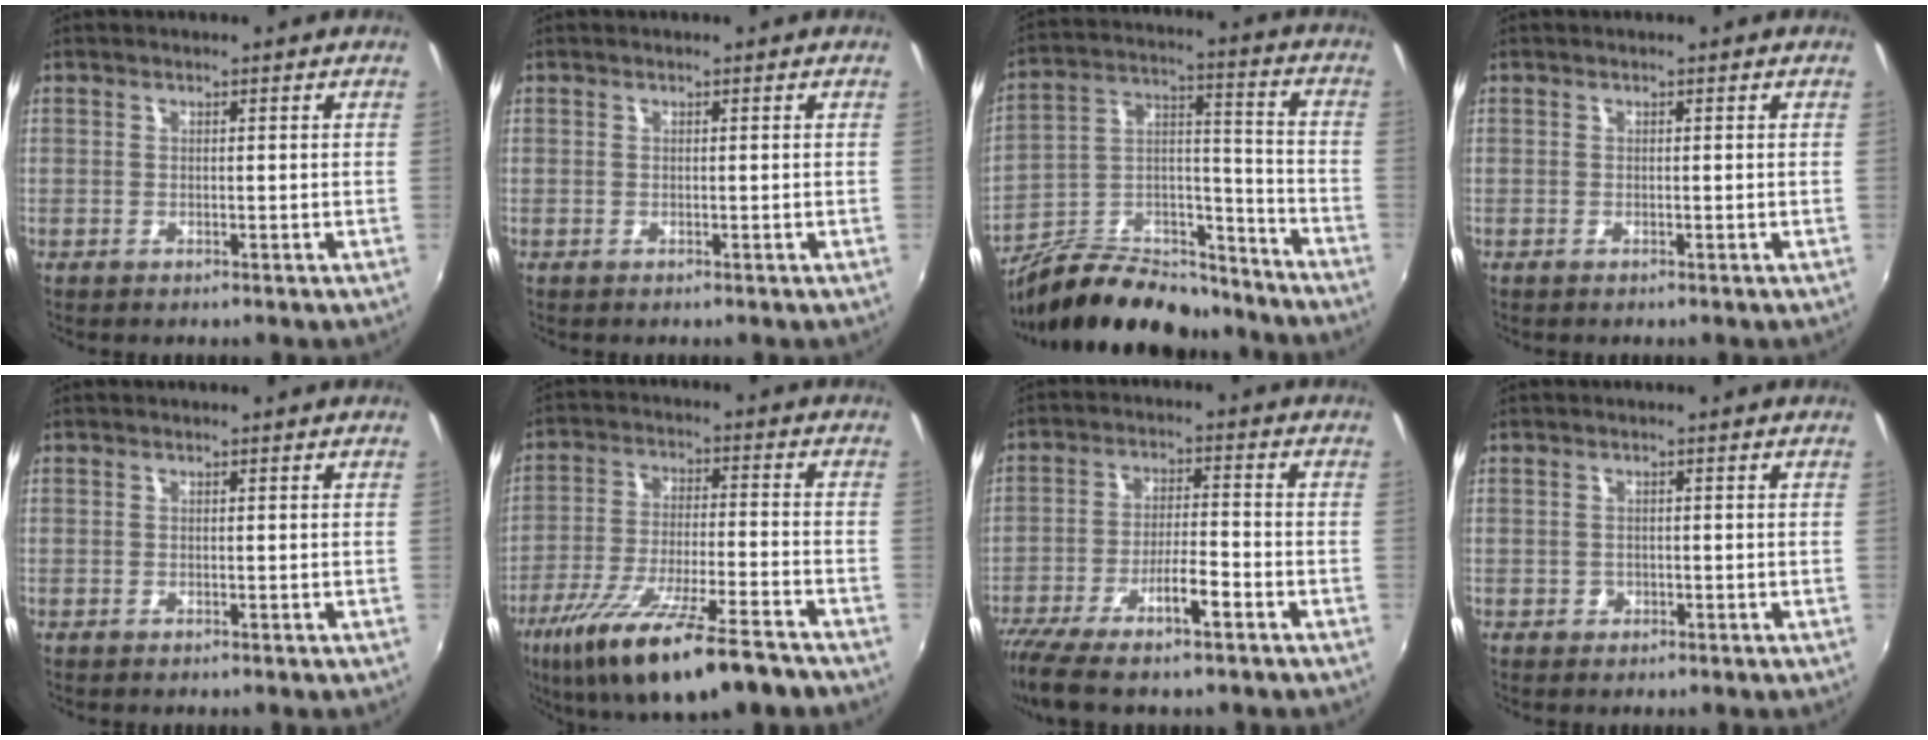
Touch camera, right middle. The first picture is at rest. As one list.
[{"total": 0.0}, {"total": 19.4, "force": [-15.4, 8.6, 8.1], "torque": [-0.155, 0.046, -0.236]}, {"total": 0.0}, {"total": 0.0}, {"total": 19.4, "force": [-14.1, 3.2, 13.0], "torque": [-0.245, -0.050, -0.234]}, {"total": 9.3, "force": [-6.6, 0.9, 6.5], "torque": [-0.141, -0.009, -0.119]}, {"total": 1.4, "force": [-0.5, 1.3, 0.3], "torque": [-0.005, -0.002, -0.006]}]